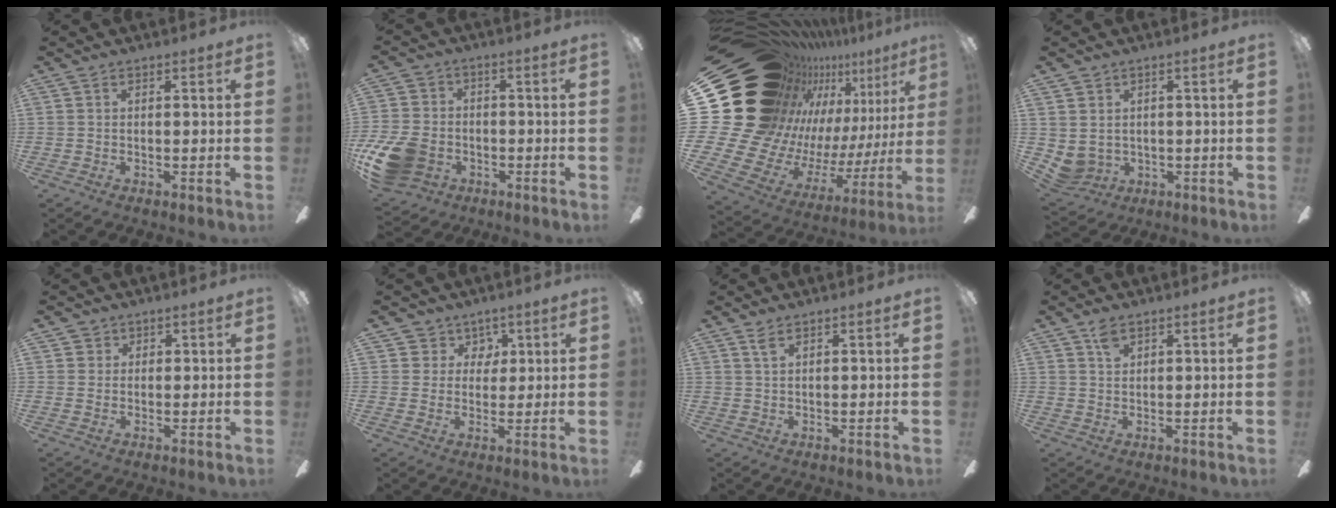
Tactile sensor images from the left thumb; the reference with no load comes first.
{"total": 13.6, "force": [-5.2, 10.1, 7.5], "torque": [-0.148, 0.033, -0.093]}
{"total": 27.9, "force": [13.9, 19.3, 14.6], "torque": [-0.265, -0.151, 0.326]}
{"total": 3.8, "force": [0.5, 3.6, 0.9], "torque": [-0.047, -0.010, 0.006]}
{"total": 2.3, "force": [1.3, 1.9, -0.1], "torque": [0.012, -0.001, 0.020]}
{"total": 5.6, "force": [2.8, 4.8, 0.5], "torque": [-0.018, -0.006, 0.050]}
{"total": 2.0, "force": [1.4, 0.7, 1.2], "torque": [-0.029, 0.001, 0.026]}
{"total": 3.1, "force": [2.1, 1.5, 1.7], "torque": [-0.032, -0.004, 0.038]}